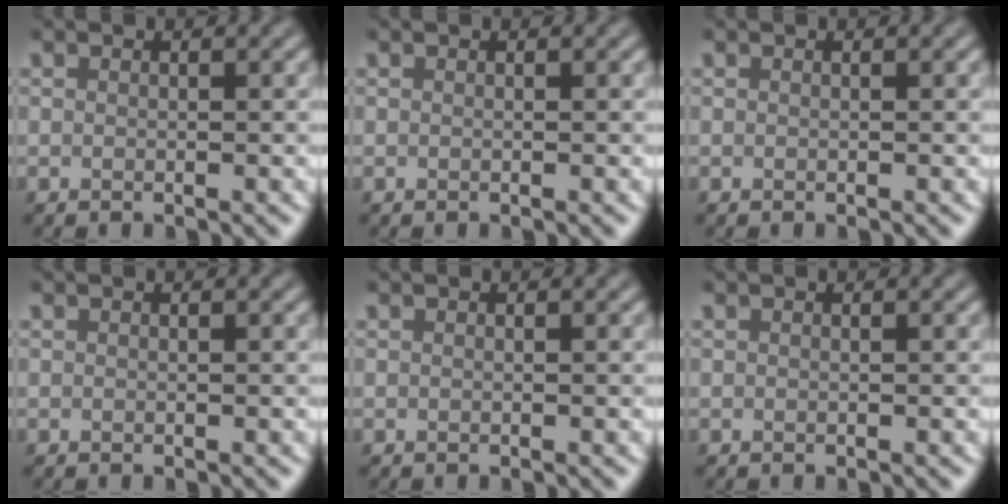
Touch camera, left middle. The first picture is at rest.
{"total": 0.0}
{"total": 0.0}
{"total": 0.0}
{"total": 0.0}
{"total": 0.0}